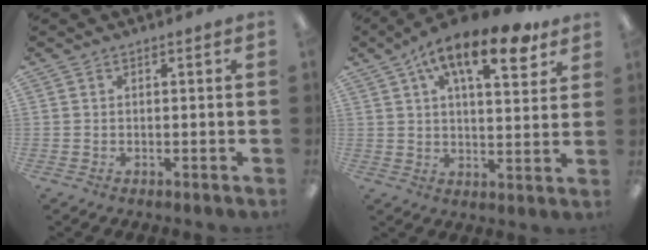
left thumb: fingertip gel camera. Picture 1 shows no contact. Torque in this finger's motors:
{"motor_torque": [0.49, 0.66, 1.78, -0.99, 0.43]}